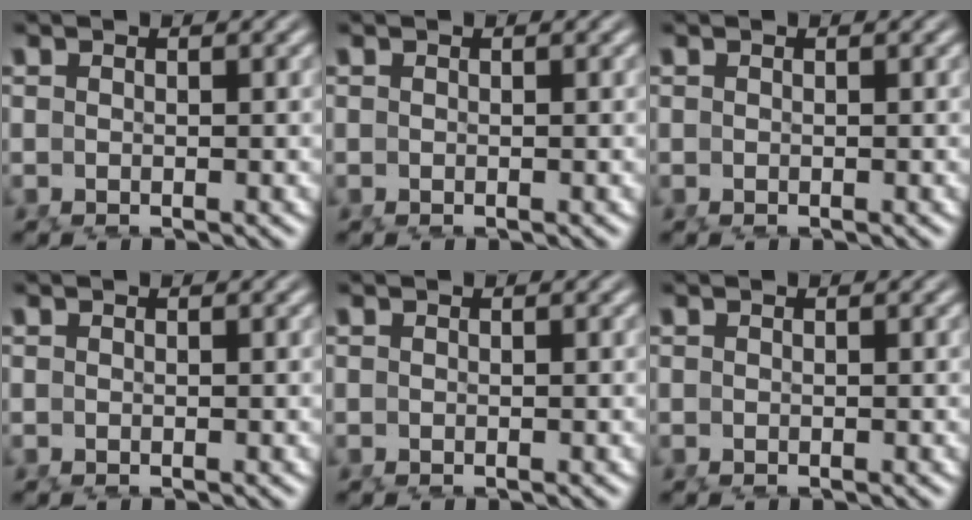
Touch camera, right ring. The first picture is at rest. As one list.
[{"total": 0.0}, {"total": 0.0}, {"total": 0.0}, {"total": 0.0}, {"total": 0.0}]